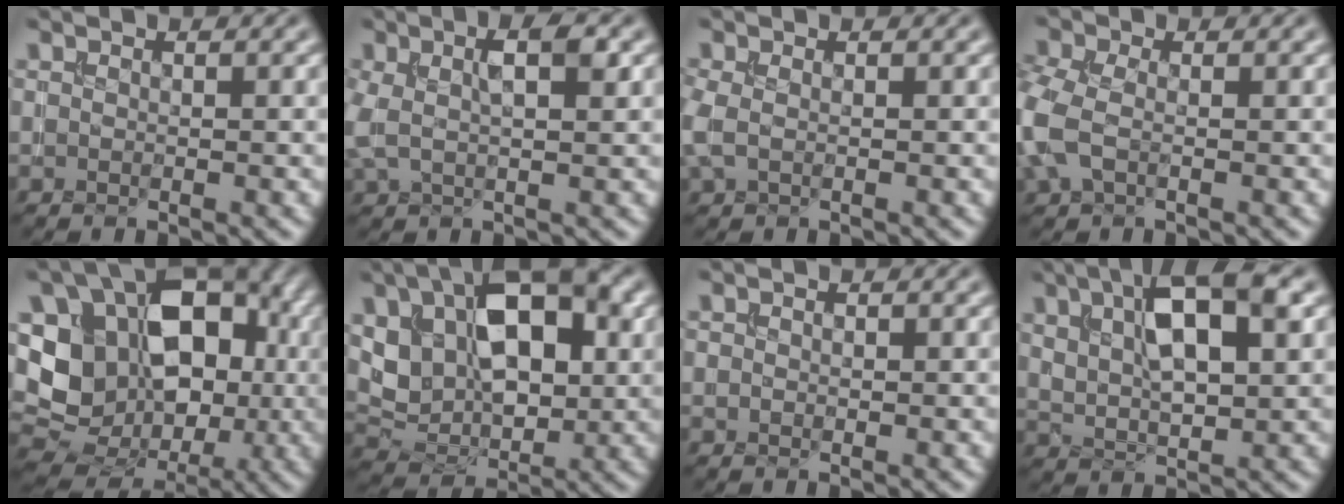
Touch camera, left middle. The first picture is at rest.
{"total": 4.2, "force": [1.0, 1.6, 3.7], "torque": [-0.080, 0.009, 0.015]}
{"total": 1.9, "force": [-0.1, 1.2, 1.4], "torque": [-0.041, 0.000, -0.005]}
{"total": 4.4, "force": [-0.6, 2.8, 3.3], "torque": [-0.099, 0.002, -0.024]}
{"total": 16.1, "force": [1.2, 12.1, 10.6], "torque": [-0.162, 0.007, 0.042]}
{"total": 10.9, "force": [3.1, 6.5, 8.2], "torque": [-0.150, 0.002, 0.054]}
{"total": 0.7, "force": [-0.2, 0.5, 0.4], "torque": [-0.005, -0.003, -0.003]}
{"total": 8.8, "force": [3.8, 3.4, 7.2], "torque": [-0.135, 0.015, 0.064]}